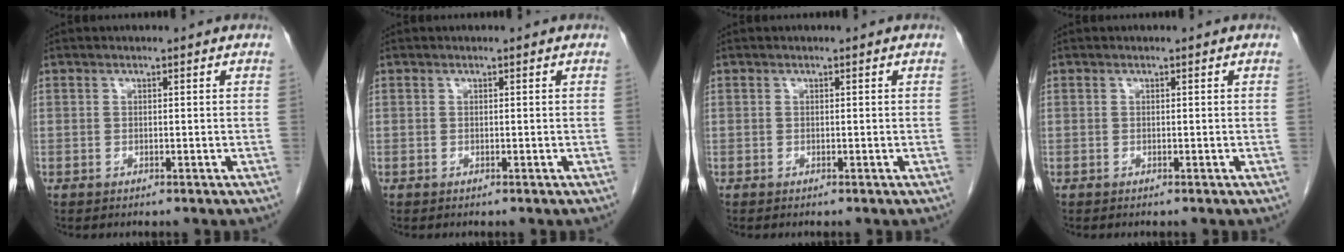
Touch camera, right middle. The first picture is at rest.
{"total": 0.0}
{"total": 0.0}
{"total": 0.0}